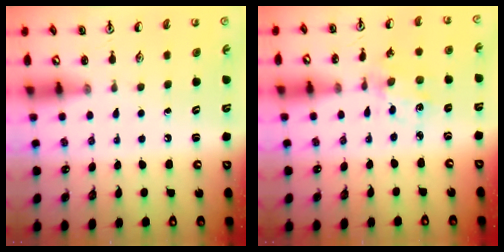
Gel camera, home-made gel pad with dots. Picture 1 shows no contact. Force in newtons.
{"total": 1.6, "press": 1.6, "slide": 0.2}